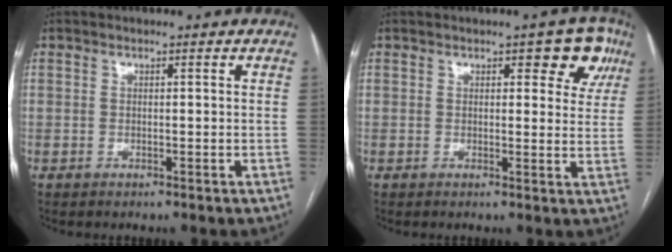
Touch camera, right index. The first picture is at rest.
{"total": 5.5, "force": [2.7, 2.5, 4.2], "torque": [-0.027, 0.007, 0.021]}